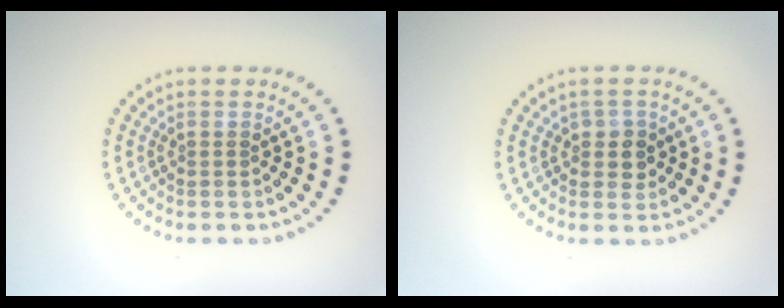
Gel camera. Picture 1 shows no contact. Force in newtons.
{"total": 2.0, "press": 1.8, "slide": 0.7}